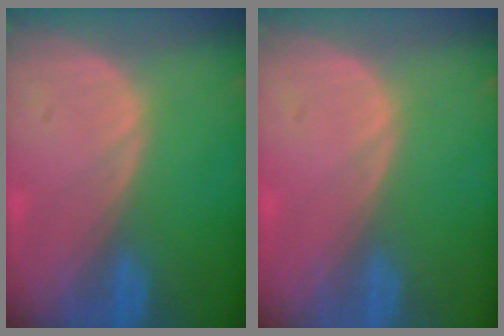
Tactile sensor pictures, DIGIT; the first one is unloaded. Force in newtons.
{"total": 0.0}